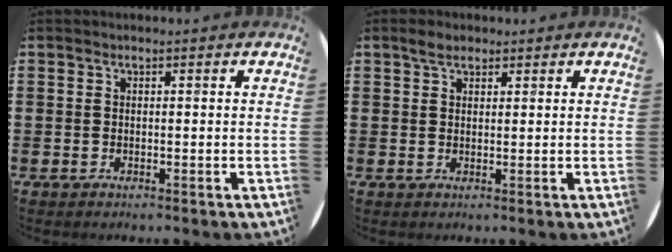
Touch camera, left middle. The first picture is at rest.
{"total": 2.2, "force": [1.7, 1.0, 0.9], "torque": [-0.012, 0.003, 0.029]}